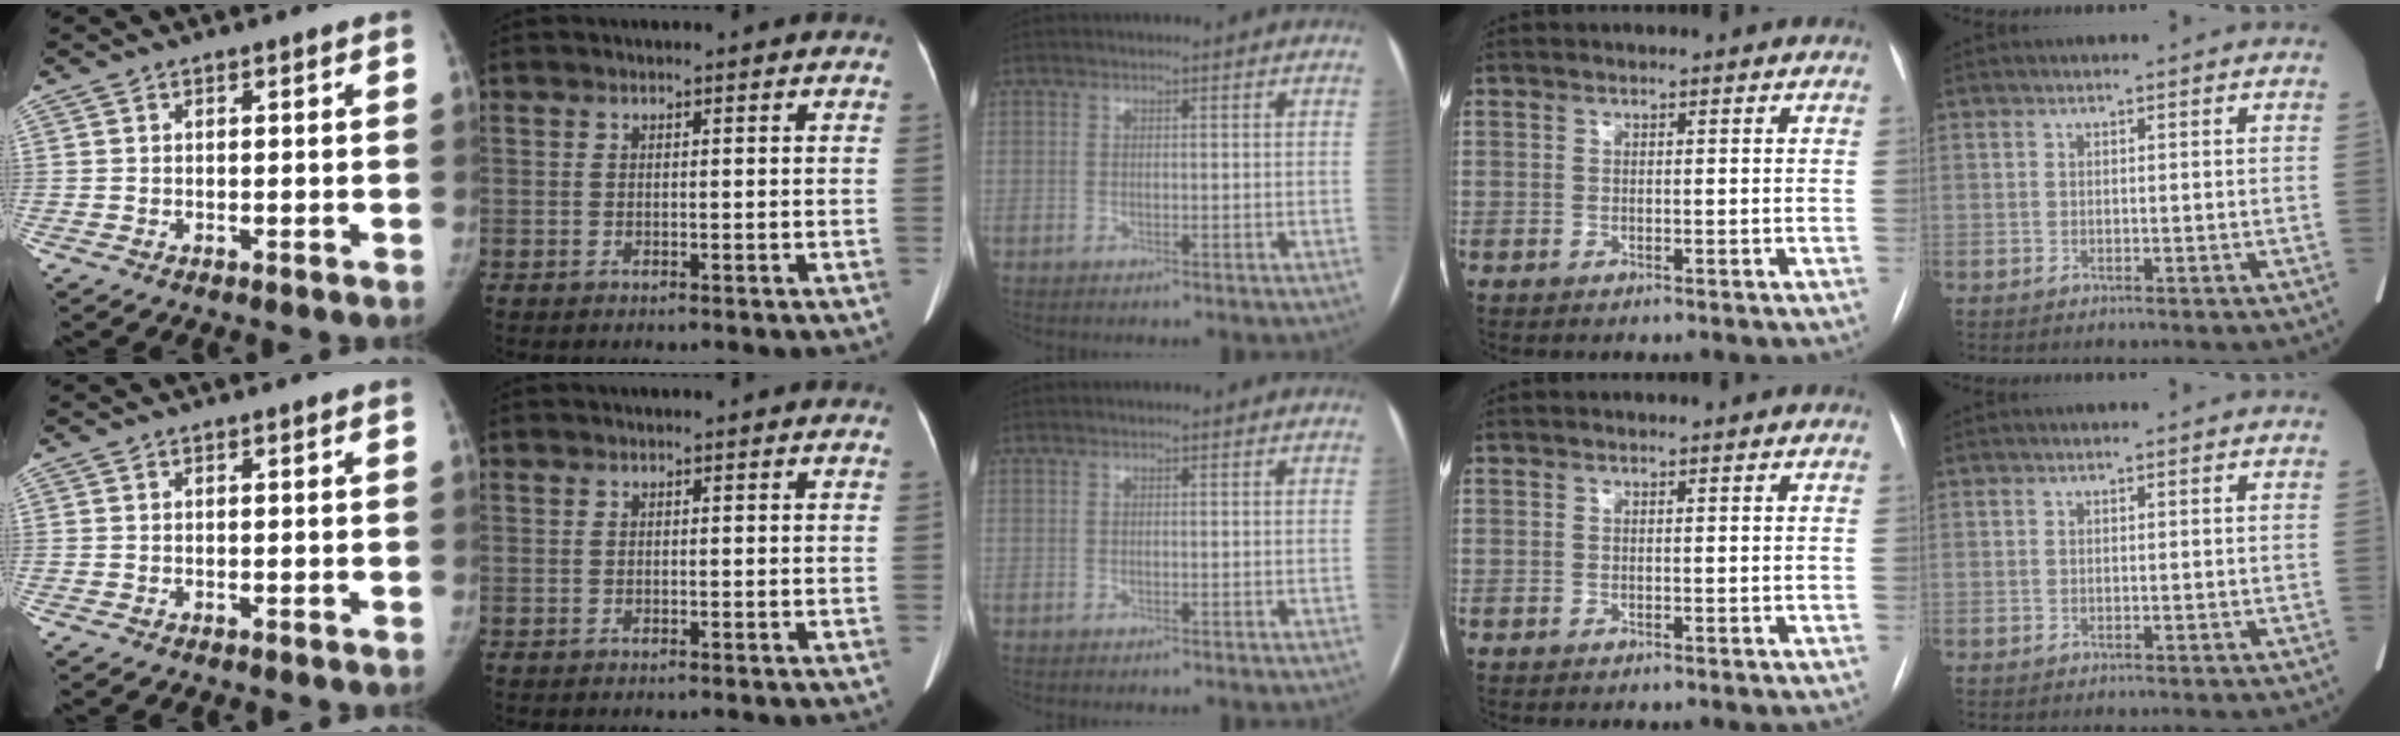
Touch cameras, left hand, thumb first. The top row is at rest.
{}